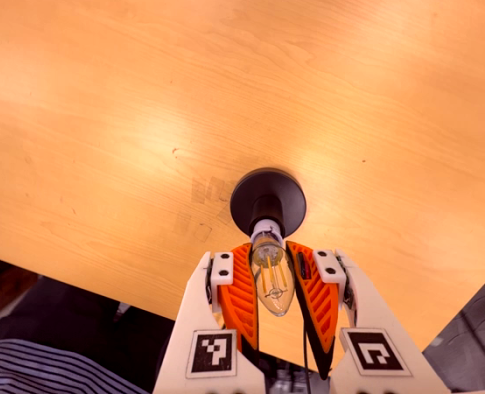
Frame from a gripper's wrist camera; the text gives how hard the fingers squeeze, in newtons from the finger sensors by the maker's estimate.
{"total": 22.0, "left": 21.5, "right": 22.6}